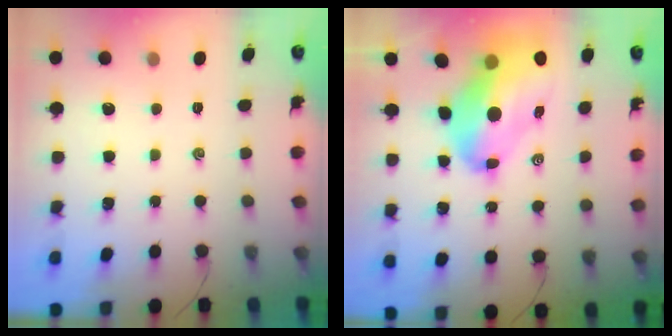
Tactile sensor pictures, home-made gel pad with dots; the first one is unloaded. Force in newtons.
{"total": 16.9, "press": 16.3, "slide": 4.6}